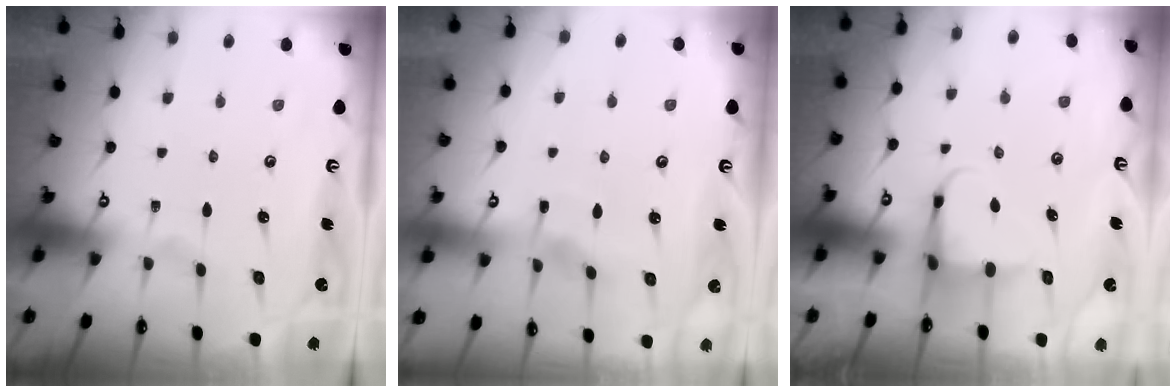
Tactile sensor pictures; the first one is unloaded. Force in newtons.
{"total": 3.5, "press": 3.5, "slide": 0.5}
{"total": 4.4, "press": 4.4, "slide": 0.4}